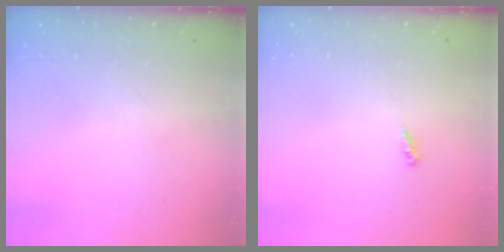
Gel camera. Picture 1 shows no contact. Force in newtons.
{"total": 3.2, "press": 3.2, "slide": 0.3}